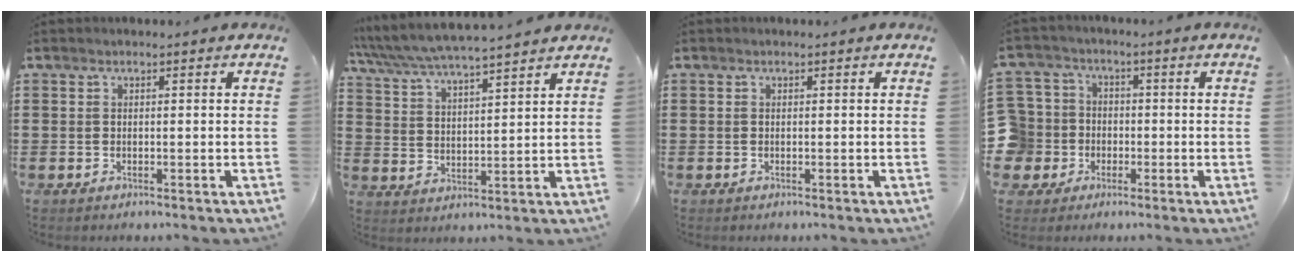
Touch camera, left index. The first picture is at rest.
{"total": 4.9, "force": [4.6, 0.1, 1.5], "torque": [-0.049, -0.028, 0.077]}
{"total": 0.0}
{"total": 6.9, "force": [-1.4, 6.7, 1.1], "torque": [-0.073, 0.008, -0.028]}